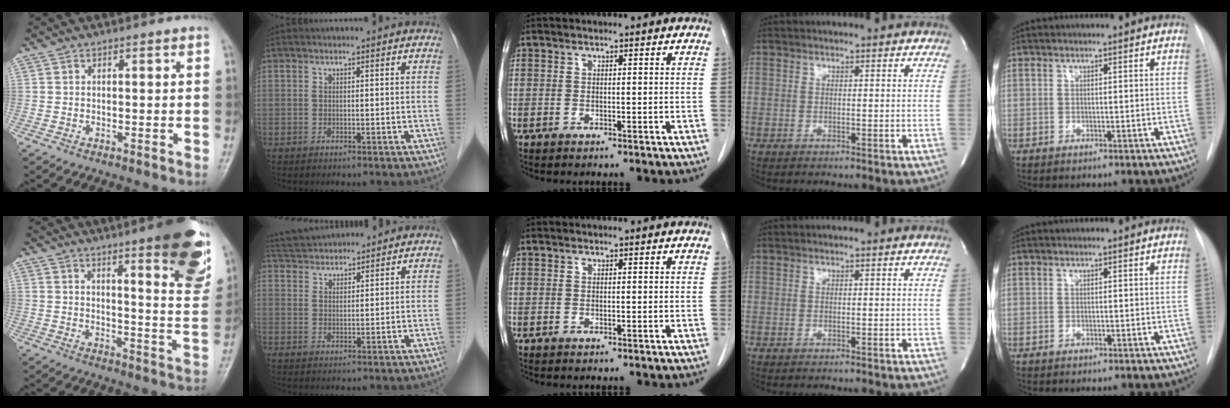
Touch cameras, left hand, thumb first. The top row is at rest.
{"thumb": {"total": 16.8, "force": [9.5, 3.0, 13.5], "torque": [-0.140, -0.056, 0.125]}, "index": {"total": 7.3, "force": [7.1, 0.7, 1.5], "torque": [-0.035, 0.037, 0.124]}}